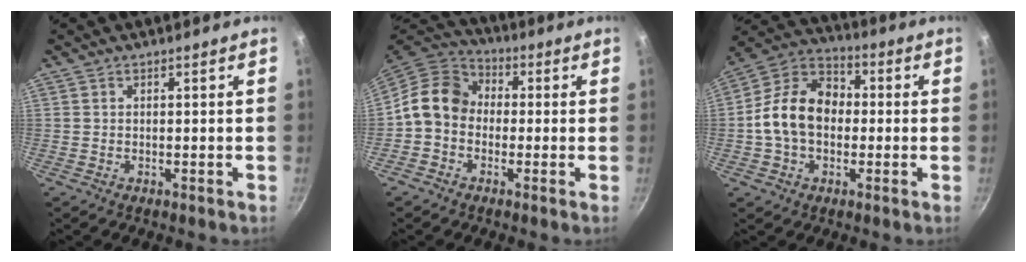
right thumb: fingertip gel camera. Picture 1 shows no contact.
{"total": 10.4, "force": [-0.5, 8.7, 5.7], "torque": [-0.072, 0.033, -0.036]}
{"total": 14.2, "force": [-0.9, 10.5, 9.6], "torque": [-0.134, 0.036, -0.036]}